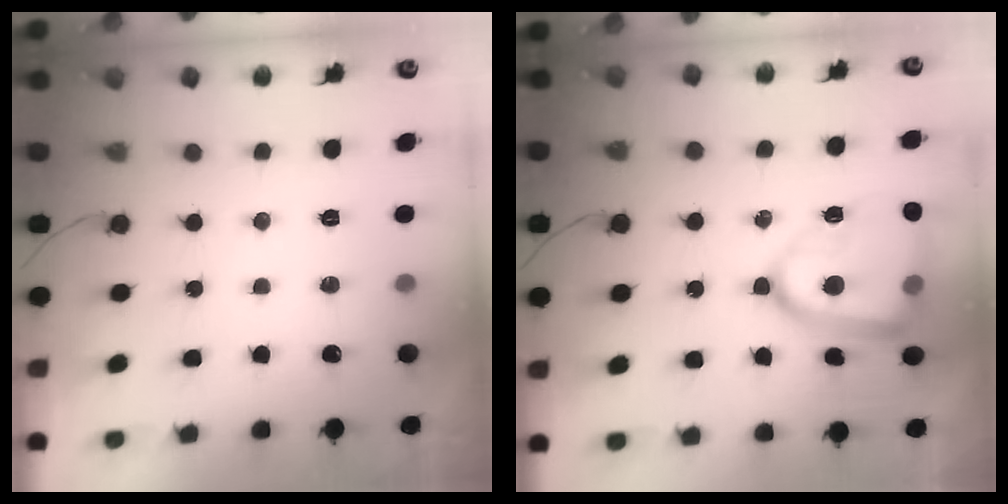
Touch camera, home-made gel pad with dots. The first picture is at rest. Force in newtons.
{"total": 17.5, "press": 17.5, "slide": 1.3}